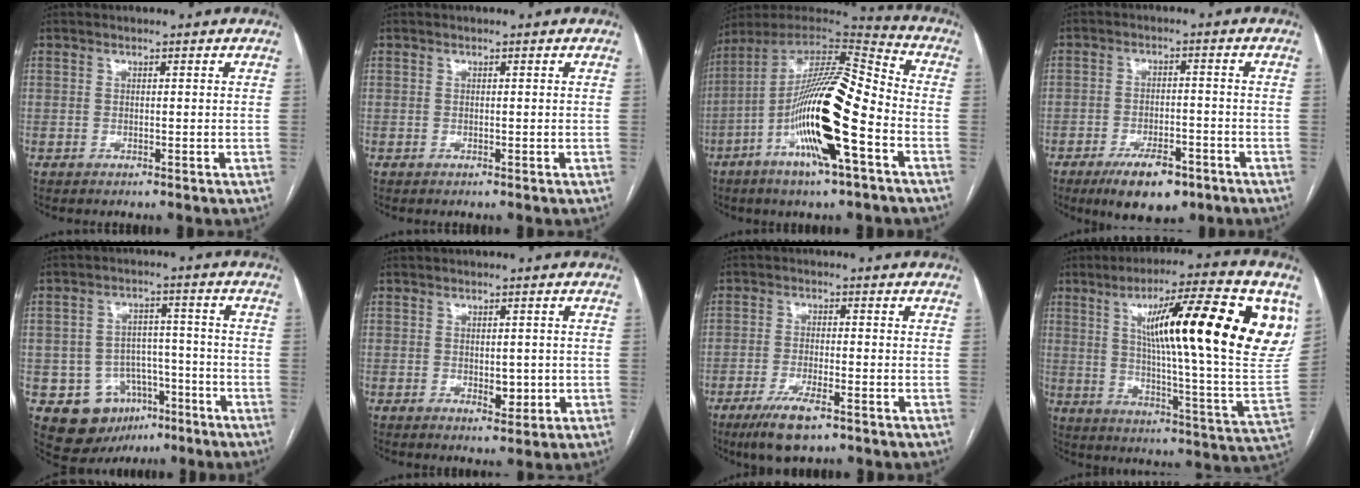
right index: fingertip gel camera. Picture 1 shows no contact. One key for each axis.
{"total": 0.0}
{"total": 20.0, "fx": -6.8, "fy": 2.9, "fz": 18.5, "tx": -0.342, "ty": -0.007, "tz": -0.121}
{"total": 8.6, "fx": -5.5, "fy": 3.4, "fz": 5.6, "tx": -0.090, "ty": -0.005, "tz": -0.085}
{"total": 10.1, "fx": -4.8, "fy": 8.2, "fz": 3.3, "tx": -0.047, "ty": 0.028, "tz": -0.061}
{"total": 3.8, "fx": -0.5, "fy": 2.2, "fz": 3.1, "tx": -0.036, "ty": 0.000, "tz": 0.002}
{"total": 7.0, "fx": -4.4, "fy": 1.2, "fz": 5.3, "tx": -0.105, "ty": -0.015, "tz": -0.074}
{"total": 27.1, "fx": 10.2, "fy": 2.1, "fz": 25.0, "tx": -0.319, "ty": 0.014, "tz": 0.149}